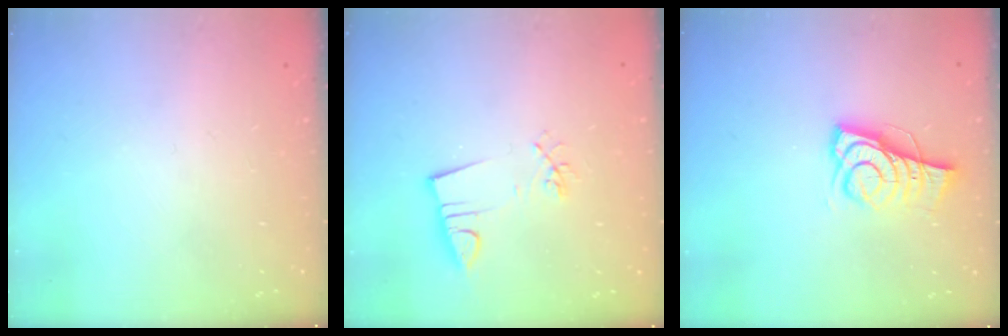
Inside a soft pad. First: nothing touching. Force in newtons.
{"total": 3.5, "press": 2.2, "slide": 2.8}
{"total": 8.5, "press": 8.5, "slide": 0.2}